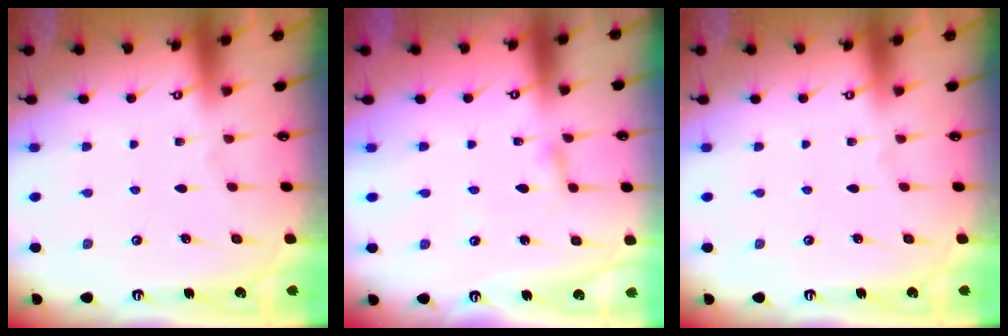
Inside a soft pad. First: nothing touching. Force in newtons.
{"total": 2.6, "press": 2.6, "slide": 0.2}
{"total": 0.0}